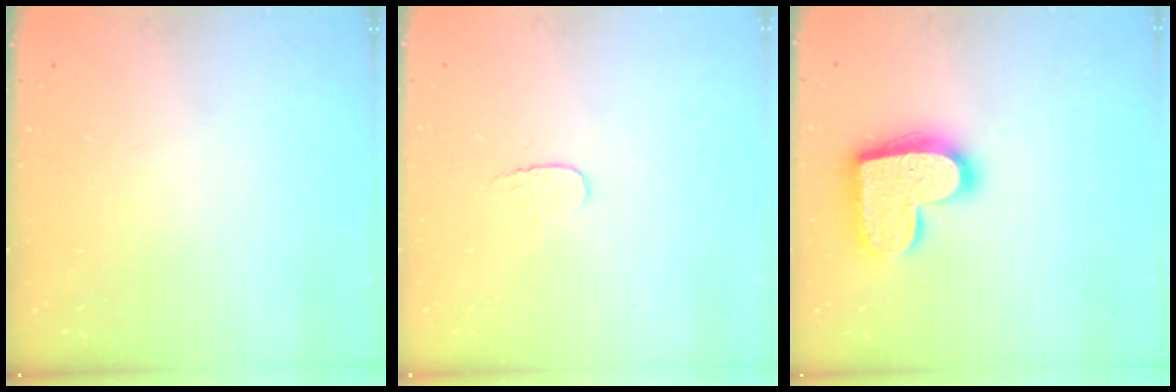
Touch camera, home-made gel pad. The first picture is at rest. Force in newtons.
{"total": 3.9, "press": 3.8, "slide": 0.4}
{"total": 17.0, "press": 17.0, "slide": 1.1}